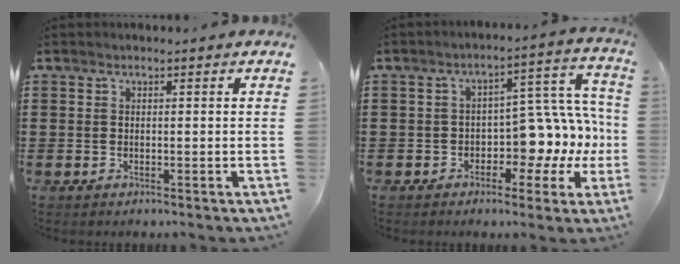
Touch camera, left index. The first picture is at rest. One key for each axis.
{"total": 8.0, "fx": -0.2, "fy": 5.2, "fz": 6.0, "tx": -0.097, "ty": -0.023, "tz": -0.005}